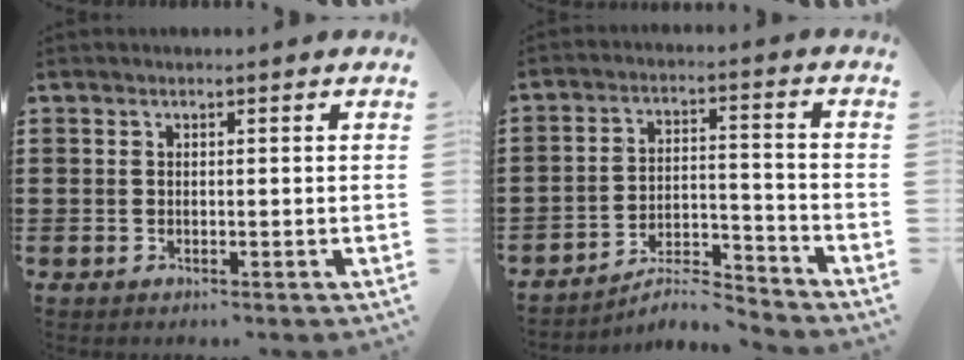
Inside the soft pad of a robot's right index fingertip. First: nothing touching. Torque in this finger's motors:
{"motor_torque": [0.53, -0.52, -0.09, -0.16]}